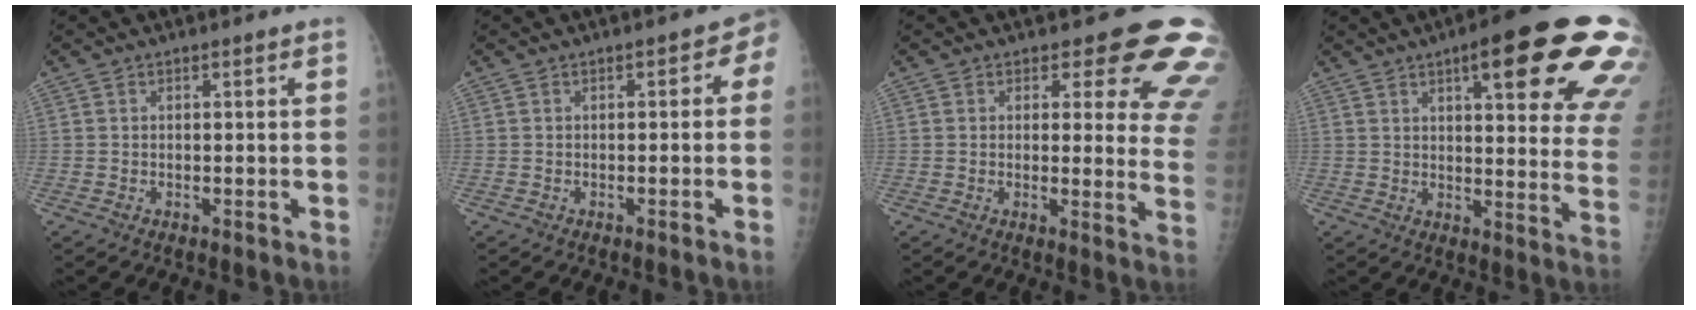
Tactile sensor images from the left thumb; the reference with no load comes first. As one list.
[{"total": 2.7, "force": [-0.8, 1.9, 1.8], "torque": [-0.001, 0.024, -0.017]}, {"total": 13.0, "force": [9.8, 5.4, 6.6], "torque": [-0.017, -0.068, 0.078]}, {"total": 24.7, "force": [12.5, 6.0, 20.5], "torque": [-0.203, -0.030, 0.153]}]